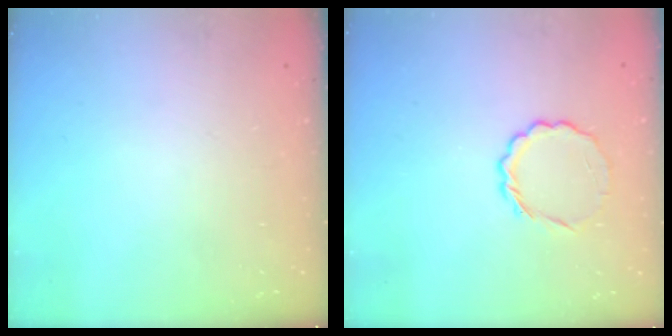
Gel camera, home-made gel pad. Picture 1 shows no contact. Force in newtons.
{"total": 4.7, "press": 4.4, "slide": 1.6}